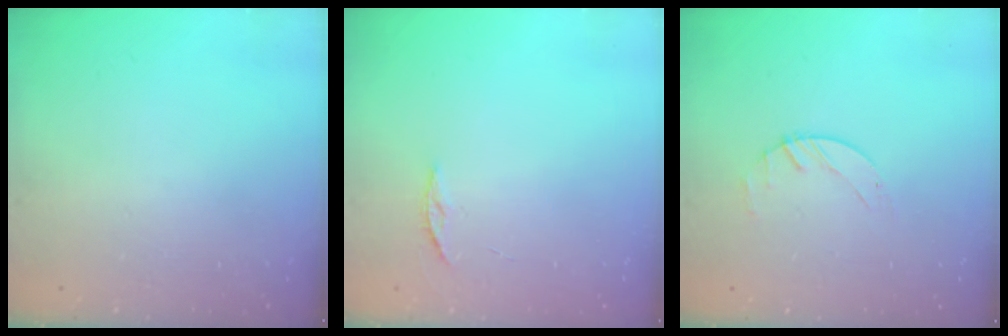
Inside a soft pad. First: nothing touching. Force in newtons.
{"total": 3.5, "press": 3.5, "slide": 0.4}
{"total": 1.4, "press": 1.3, "slide": 0.2}